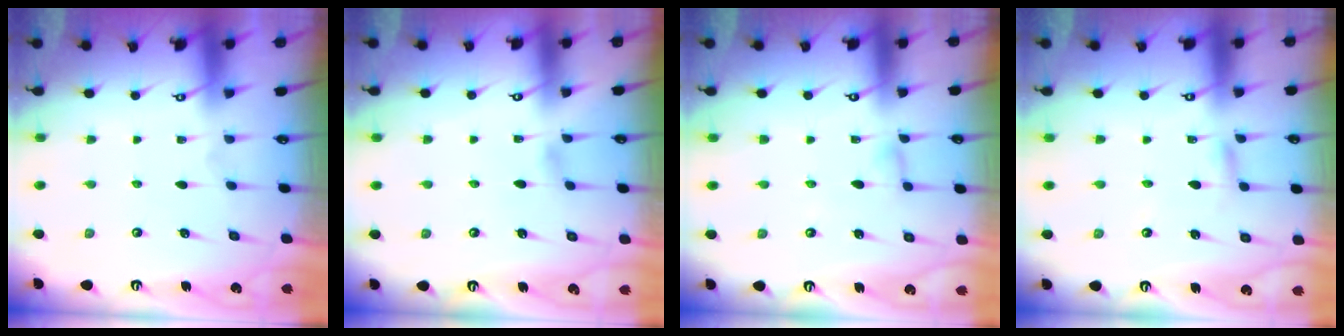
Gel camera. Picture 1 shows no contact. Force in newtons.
{"total": 3.6, "press": 3.6, "slide": 0.3}
{"total": 3.4, "press": 3.4, "slide": 0.4}
{"total": 2.7, "press": 2.7, "slide": 0.1}